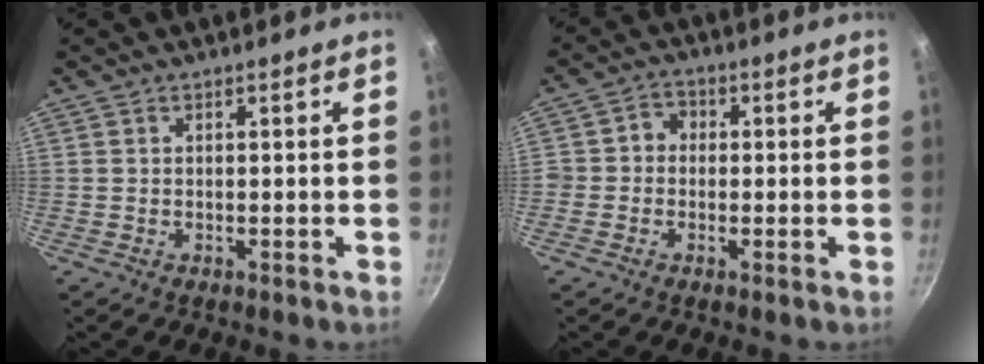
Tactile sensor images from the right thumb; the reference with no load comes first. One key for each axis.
{"total": 3.5, "fx": -0.4, "fy": 3.2, "fz": 1.3, "tx": 0.004, "ty": 0.009, "tz": -0.020}